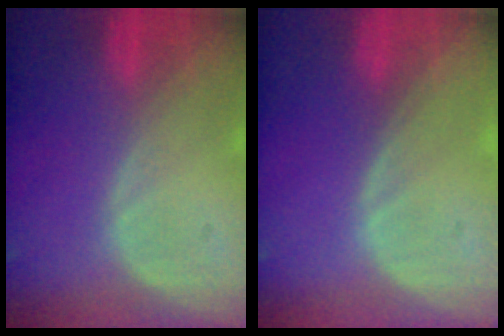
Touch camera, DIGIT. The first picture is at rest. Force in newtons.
{"total": 0.0}